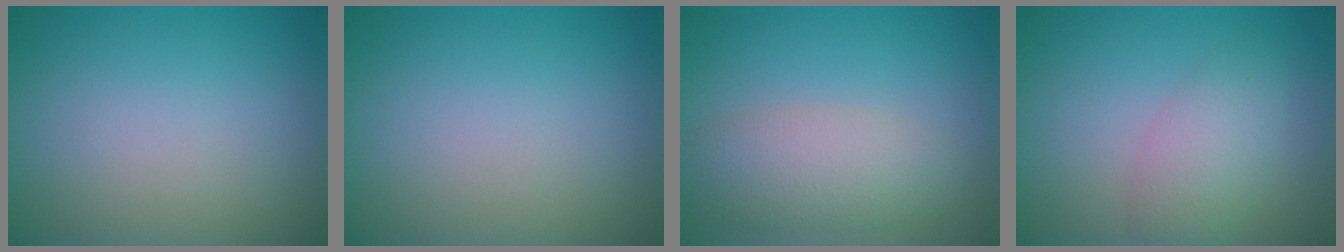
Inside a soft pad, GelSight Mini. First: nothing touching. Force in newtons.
{"total": 0.0}
{"total": 4.3, "press": 4.3, "slide": 0.2}
{"total": 2.3, "press": 2.3, "slide": 0.2}